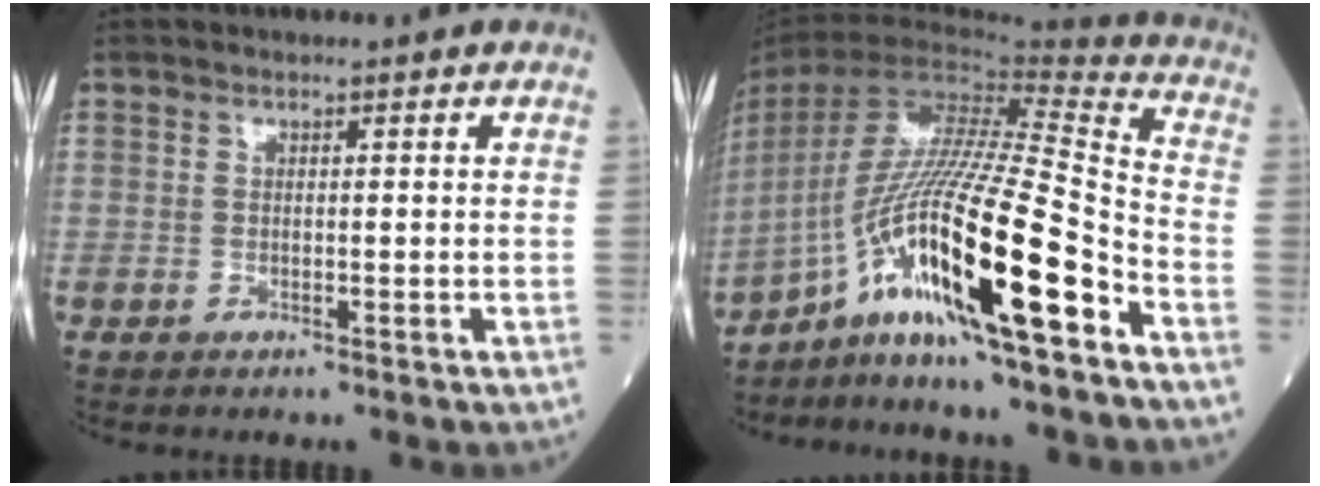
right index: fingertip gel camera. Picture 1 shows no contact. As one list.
[{"total": 21.6, "force": [-10.8, 0.5, 18.7], "torque": [-0.365, -0.016, -0.199]}]